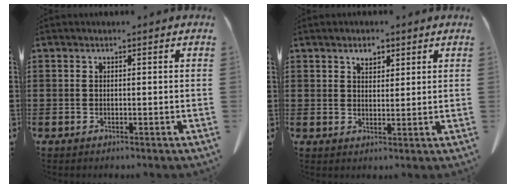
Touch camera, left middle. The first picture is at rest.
{"total": 2.7, "force": [2.0, 1.4, 1.3], "torque": [-0.022, 0.001, 0.035]}